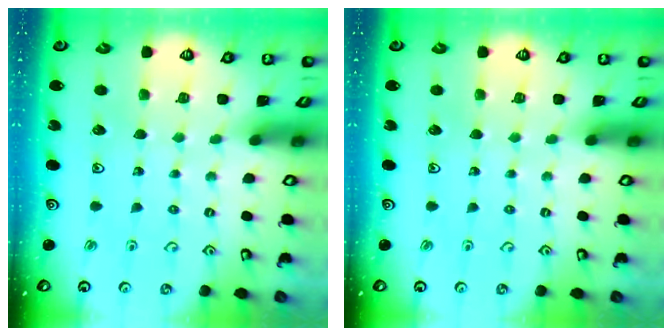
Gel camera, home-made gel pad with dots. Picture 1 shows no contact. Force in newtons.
{"total": 0.0}